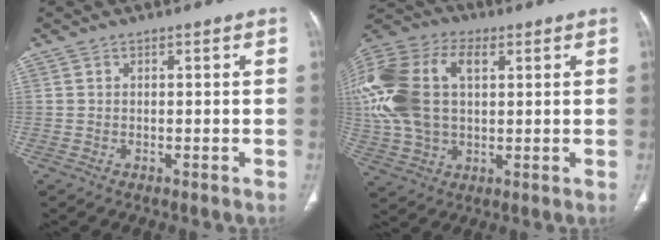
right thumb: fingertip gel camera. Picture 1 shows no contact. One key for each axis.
{"total": 22.2, "fx": 4.6, "fy": 14.0, "fz": 16.6, "tx": -0.382, "ty": 0.023, "tz": 0.084}